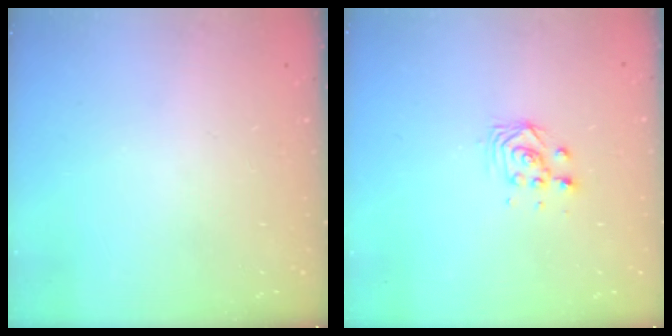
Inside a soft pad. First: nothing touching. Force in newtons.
{"total": 3.0, "press": 3.0, "slide": 0.2}